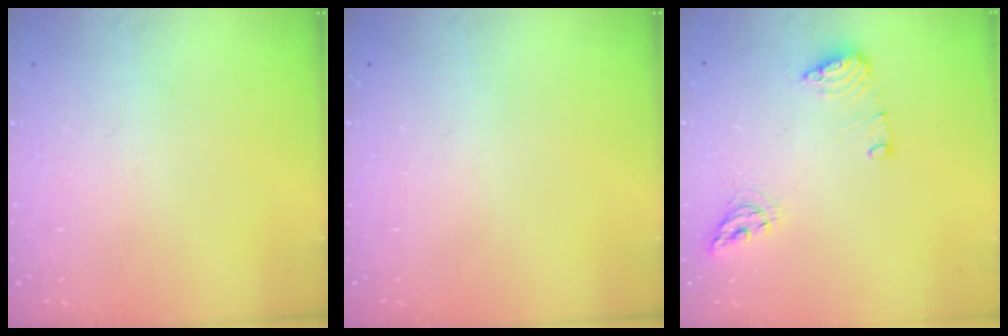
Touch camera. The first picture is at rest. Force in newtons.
{"total": 0.0}
{"total": 9.0, "press": 8.9, "slide": 0.9}